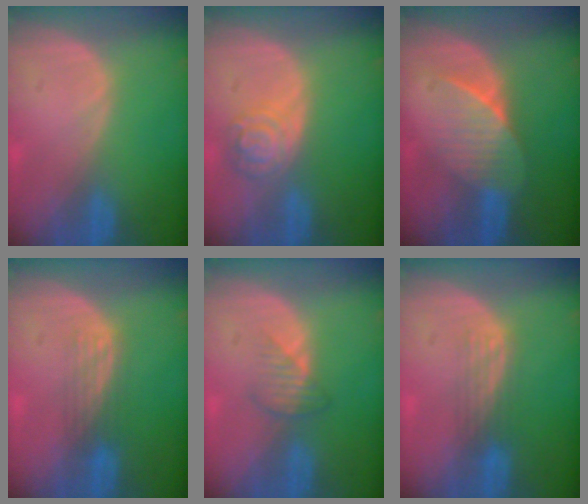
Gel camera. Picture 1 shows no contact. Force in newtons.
{"total": 5.3, "press": 4.7, "slide": 2.3}
{"total": 6.6, "press": 6.2, "slide": 2.5}
{"total": 2.9, "press": 2.7, "slide": 1.2}
{"total": 2.7, "press": 2.6, "slide": 0.7}
{"total": 2.9, "press": 2.7, "slide": 1.2}